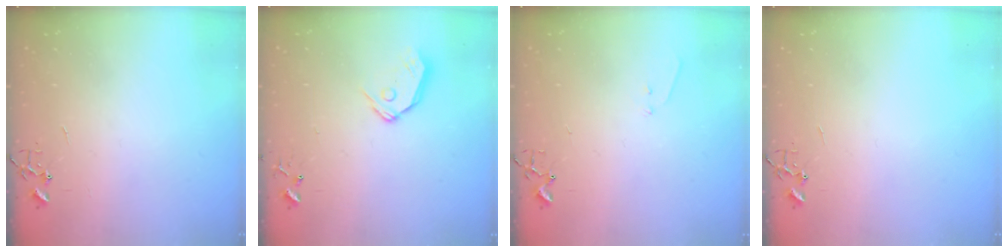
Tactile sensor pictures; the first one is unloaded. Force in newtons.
{"total": 9.3, "press": 9.2, "slide": 1.2}
{"total": 5.7, "press": 5.7, "slide": 0.7}
{"total": 0.0}